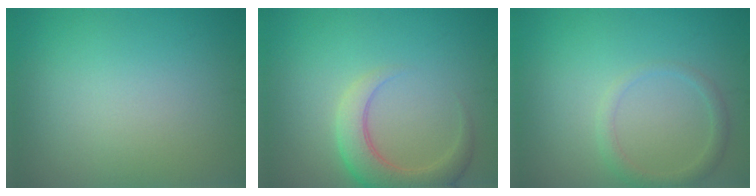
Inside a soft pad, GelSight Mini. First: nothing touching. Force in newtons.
{"total": 4.1, "press": 4.1, "slide": 0.5}
{"total": 1.7, "press": 1.7, "slide": 0.1}